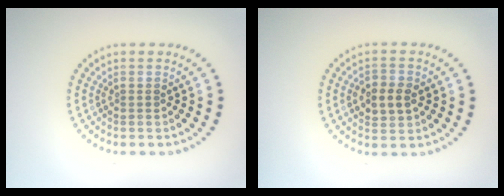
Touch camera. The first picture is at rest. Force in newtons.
{"total": 2.6, "press": 2.6, "slide": 0.3}